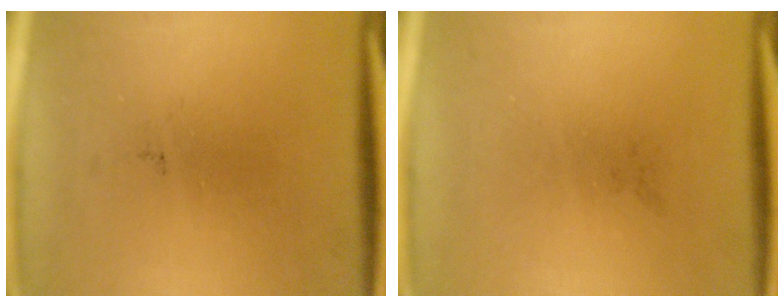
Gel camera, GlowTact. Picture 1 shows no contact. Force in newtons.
{"total": 0.0}